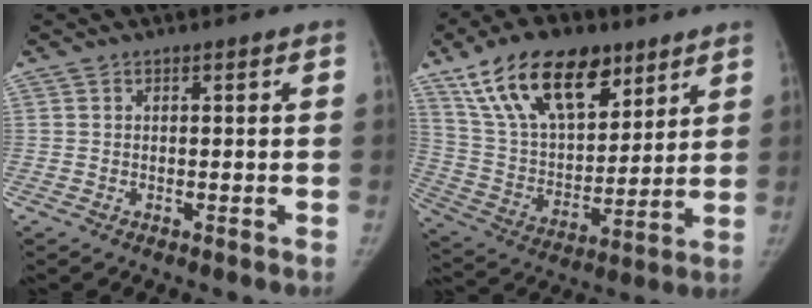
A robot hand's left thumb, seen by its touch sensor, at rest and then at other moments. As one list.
[{"total": 22.4, "force": [13.5, 11.6, 13.6], "torque": [-0.209, -0.035, 0.248]}]